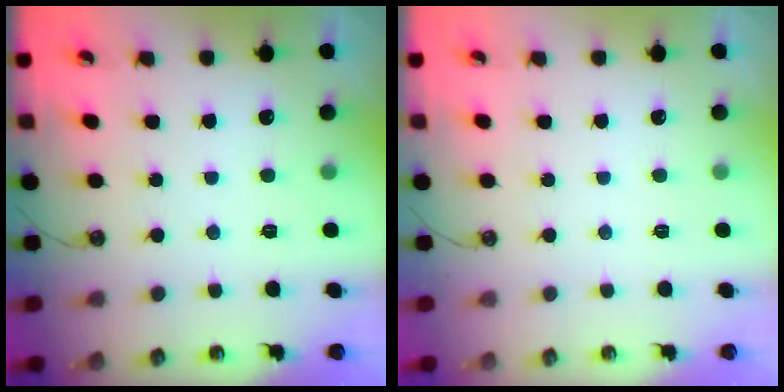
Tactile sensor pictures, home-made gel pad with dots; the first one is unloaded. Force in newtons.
{"total": 0.0}